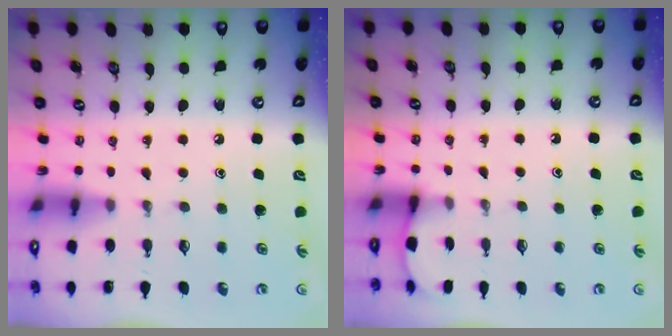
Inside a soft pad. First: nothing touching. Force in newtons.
{"total": 1.9, "press": 1.9, "slide": 0.2}